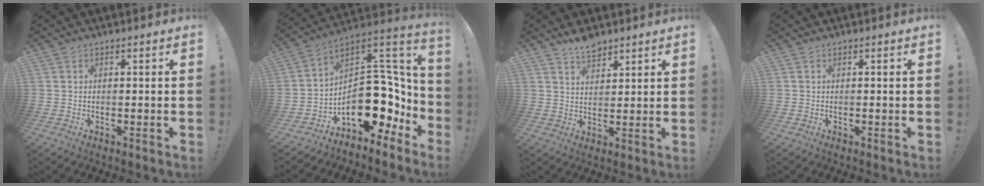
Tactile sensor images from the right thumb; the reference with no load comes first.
{"total": 19.7, "force": [-3.8, 12.7, 14.5], "torque": [-0.188, 0.003, -0.037]}
{"total": 6.1, "force": [5.1, 2.4, 2.3], "torque": [-0.034, -0.030, 0.092]}
{"total": 0.0}